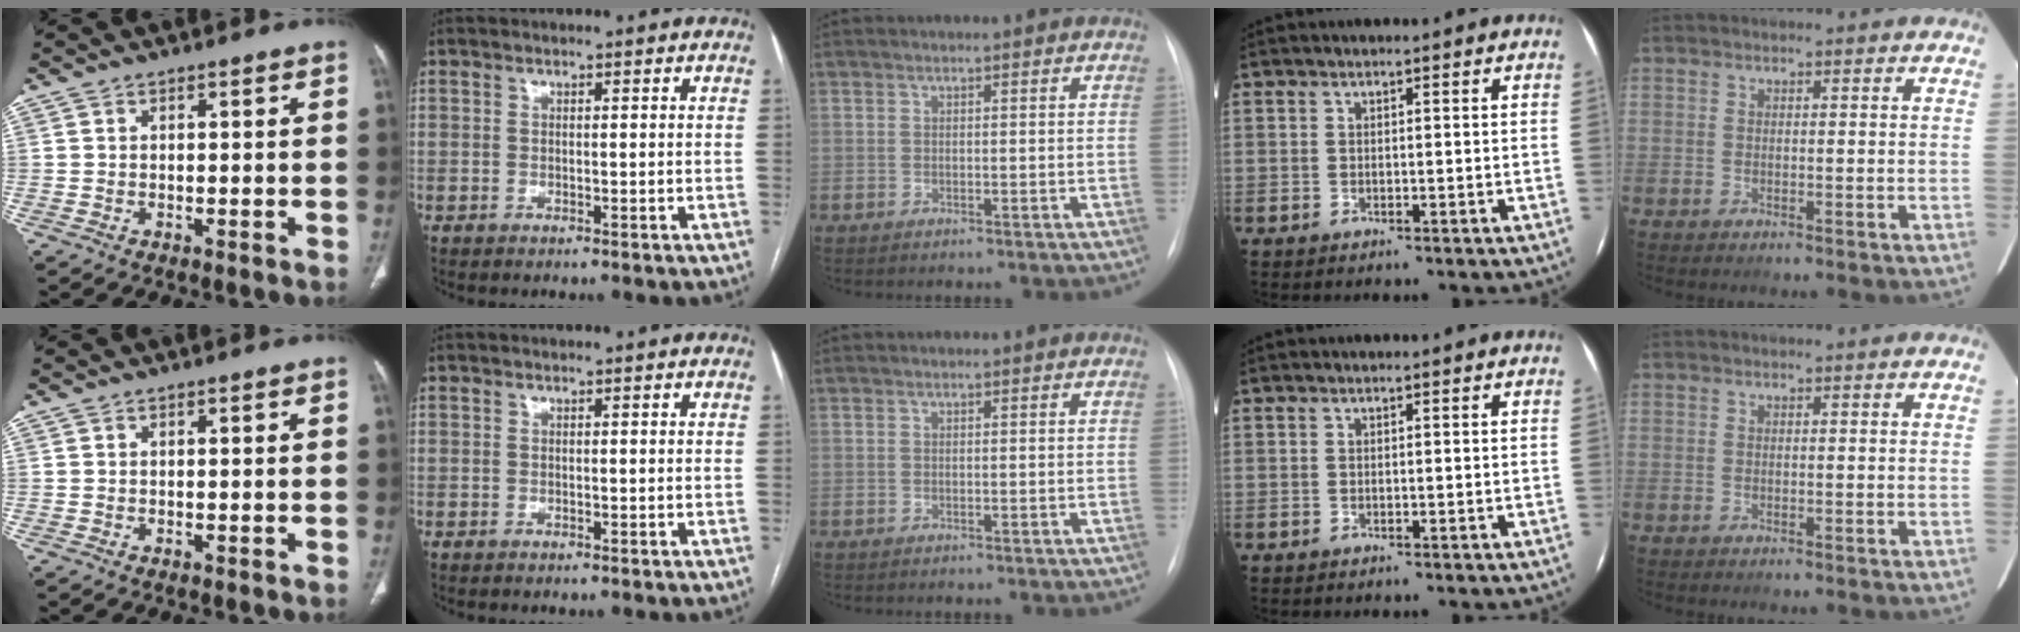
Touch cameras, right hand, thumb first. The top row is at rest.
{}